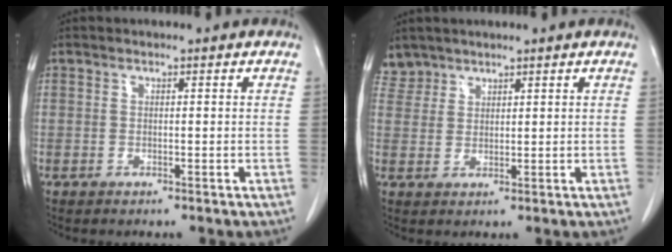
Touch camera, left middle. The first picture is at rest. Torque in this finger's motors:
{"motor_torque": [0.42, -0.49, 0.04, -0.02]}